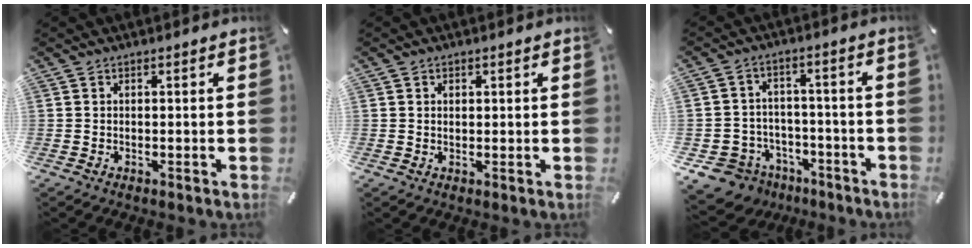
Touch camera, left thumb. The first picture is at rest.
{"total": 1.1, "force": [0.4, 0.9, 0.3], "torque": [0.000, 0.000, 0.005]}
{"total": 8.7, "force": [-5.3, 6.8, 1.7], "torque": [-0.047, 0.036, -0.093]}